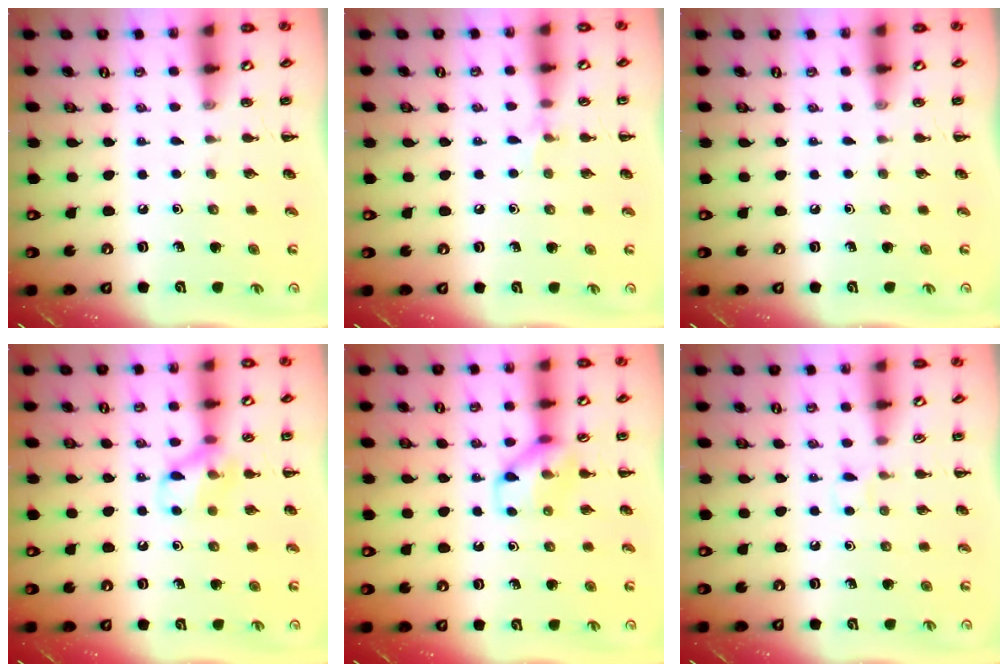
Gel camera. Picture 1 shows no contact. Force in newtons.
{"total": 4.3, "press": 4.1, "slide": 1.5}
{"total": 0.0}
{"total": 10.5, "press": 10.4, "slide": 1.5}
{"total": 9.6, "press": 9.6, "slide": 0.3}
{"total": 3.2, "press": 2.9, "slide": 1.3}